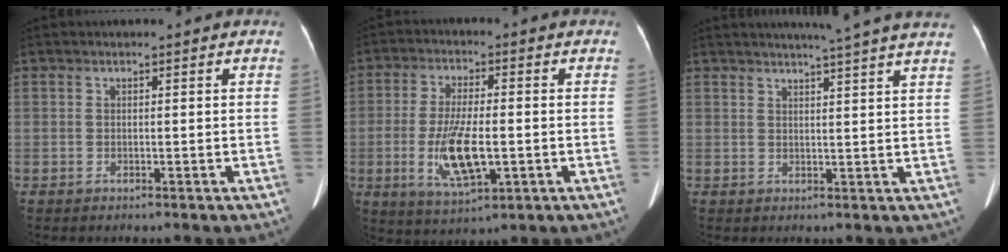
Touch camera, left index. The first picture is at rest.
{"total": 9.7, "force": [-2.0, 2.8, 9.0], "torque": [-0.184, -0.009, -0.030]}
{"total": 10.6, "force": [9.2, -1.2, 5.1], "torque": [-0.071, -0.003, 0.096]}